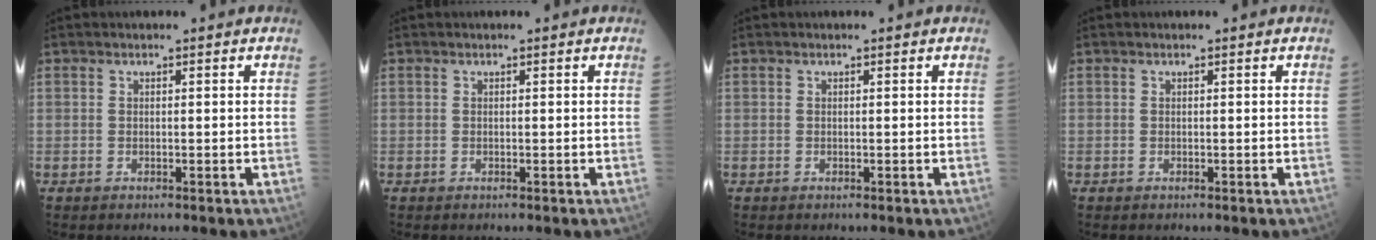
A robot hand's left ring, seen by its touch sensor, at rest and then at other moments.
{"total": 0.0}
{"total": 0.0}
{"total": 0.0}